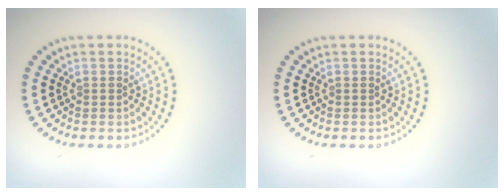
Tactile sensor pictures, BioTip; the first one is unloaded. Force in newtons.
{"total": 0.0}